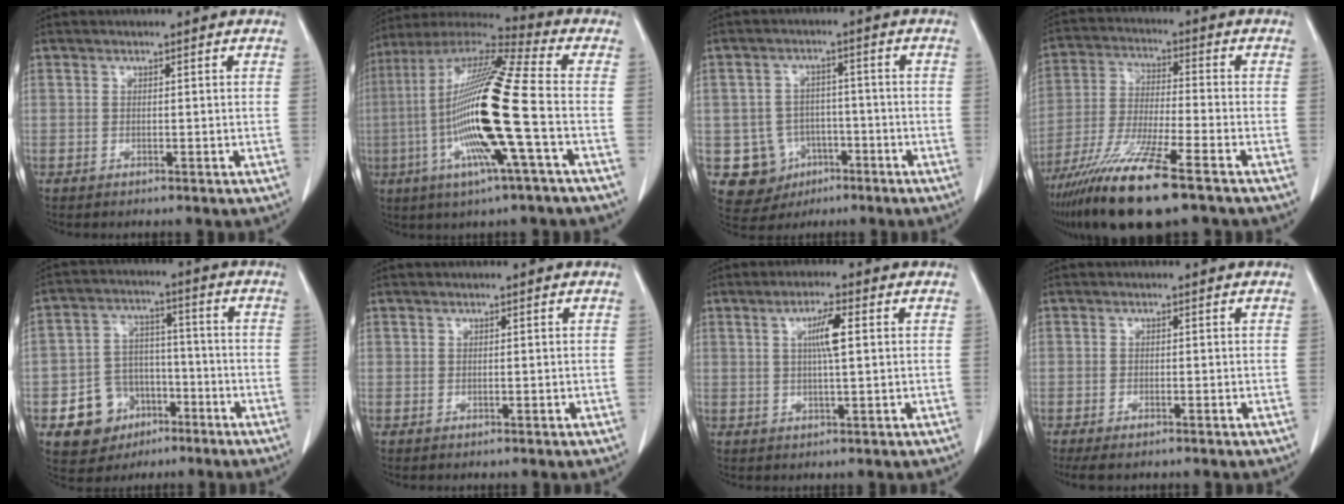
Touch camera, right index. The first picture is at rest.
{"total": 20.0, "force": [-3.8, 0.1, 19.6], "torque": [-0.398, -0.010, -0.084]}
{"total": 8.5, "force": [-2.9, 7.8, 1.5], "torque": [-0.034, 0.014, -0.034]}
{"total": 14.7, "force": [-9.8, 0.9, 10.9], "torque": [-0.223, -0.042, -0.181]}
{"total": 9.6, "force": [-4.4, 8.0, 2.9], "torque": [-0.051, 0.025, -0.064]}
{"total": 0.0}
{"total": 4.6, "force": [1.1, 0.3, 4.5], "torque": [-0.079, 0.001, 0.018]}
{"total": 2.6, "force": [-1.9, 0.8, 1.5], "torque": [-0.026, -0.006, -0.029]}